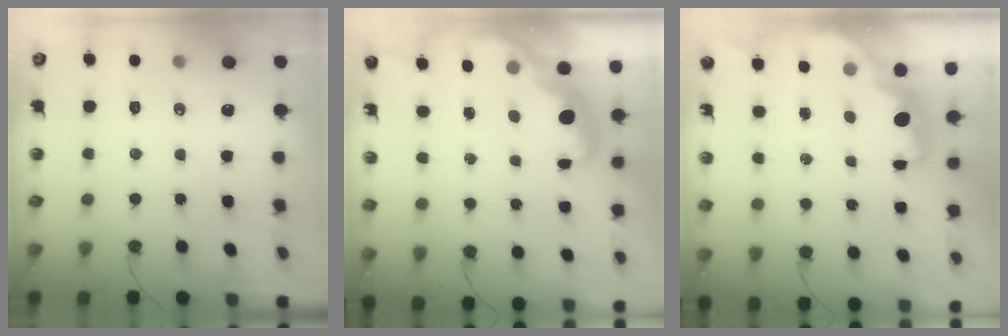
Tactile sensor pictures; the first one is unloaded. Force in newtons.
{"total": 2.7, "press": 2.6, "slide": 0.4}
{"total": 2.3, "press": 2.2, "slide": 0.6}